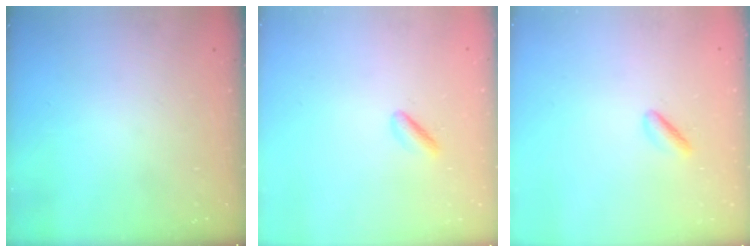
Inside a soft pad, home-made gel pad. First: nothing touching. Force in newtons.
{"total": 2.1, "press": 1.9, "slide": 0.9}
{"total": 2.4, "press": 2.2, "slide": 1.0}